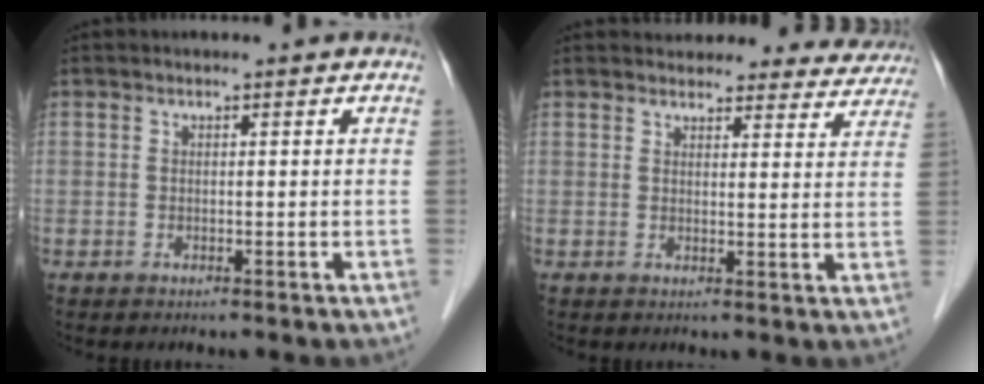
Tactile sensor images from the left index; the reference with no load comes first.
{"total": 17.7, "force": [16.7, 4.9, 3.0], "torque": [-0.013, -0.003, 0.184]}